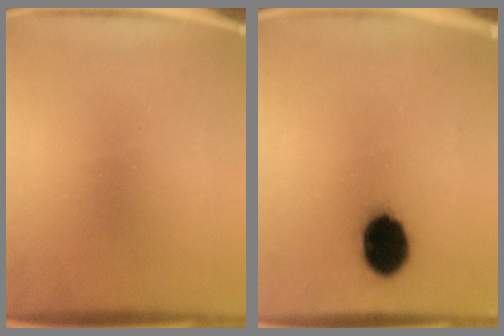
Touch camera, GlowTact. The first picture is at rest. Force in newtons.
{"total": 11.7}